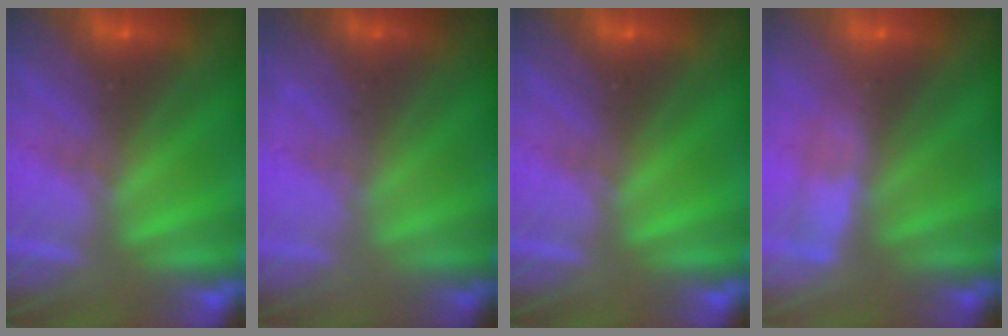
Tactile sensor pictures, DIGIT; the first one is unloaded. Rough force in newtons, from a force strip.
{"total": 1.7}
{"total": 0.0}
{"total": 3.0}